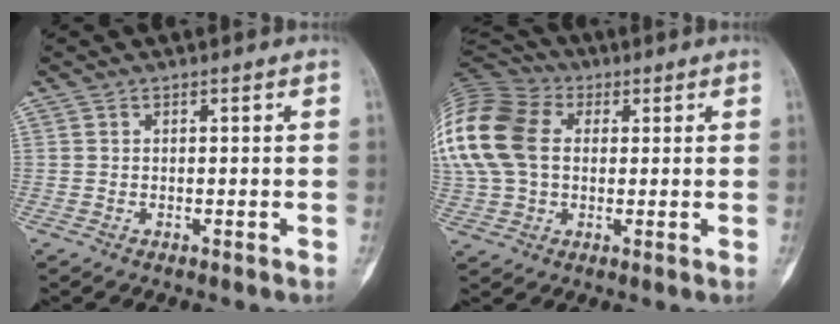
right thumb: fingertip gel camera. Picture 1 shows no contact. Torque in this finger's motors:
{"motor_torque": [-0.61, 2.07, 2.05, 0.12, 0.58]}